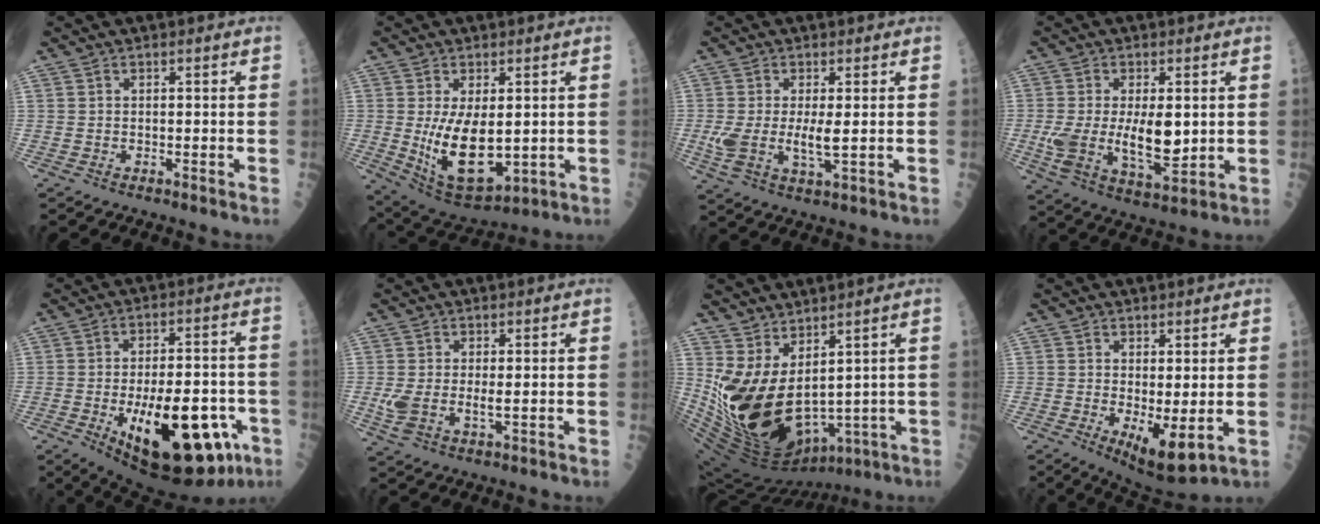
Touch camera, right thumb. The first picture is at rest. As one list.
[{"total": 13.6, "force": [-0.4, 6.9, 11.7], "torque": [-0.195, -0.019, 0.019]}, {"total": 6.9, "force": [0.1, 2.3, 6.6], "torque": [-0.151, -0.013, 0.005]}, {"total": 12.8, "force": [0.3, 5.8, 11.4], "torque": [-0.208, -0.022, 0.015]}, {"total": 24.3, "force": [-8.0, 10.8, 20.3], "torque": [-0.270, 0.010, -0.094]}, {"total": 4.9, "force": [-0.1, 2.2, 4.4], "torque": [-0.103, -0.006, 0.006]}, {"total": 18.5, "force": [1.8, 9.6, 15.7], "torque": [-0.295, -0.043, 0.073]}, {"total": 7.7, "force": [-1.0, 2.7, 7.2], "torque": [-0.104, -0.020, -0.001]}]